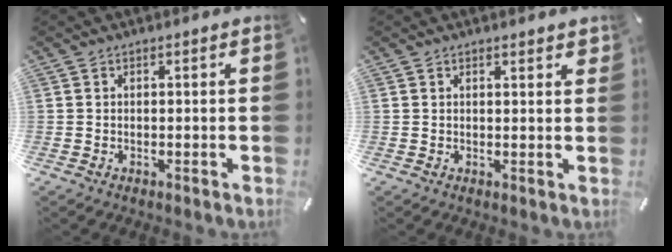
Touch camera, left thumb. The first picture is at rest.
{"total": 1.2, "force": [1.1, 0.3, 0.5], "torque": [-0.003, -0.005, 0.019]}